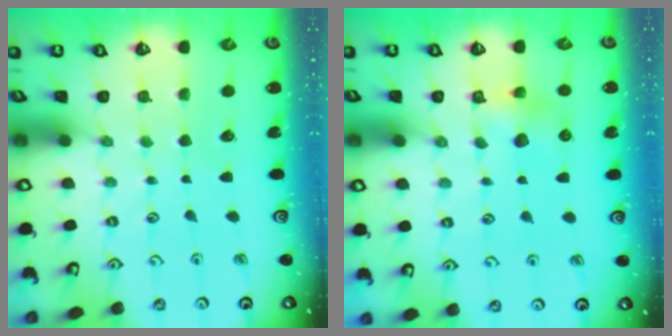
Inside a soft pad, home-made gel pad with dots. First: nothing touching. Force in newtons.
{"total": 5.5, "press": 5.4, "slide": 0.7}